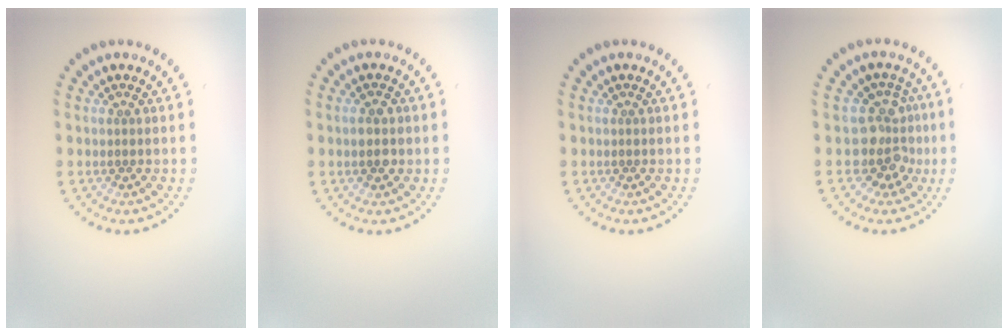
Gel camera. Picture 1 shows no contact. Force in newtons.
{"total": 2.3, "press": 2.3, "slide": 0.1}
{"total": 0.0}
{"total": 3.6, "press": 2.9, "slide": 2.1}